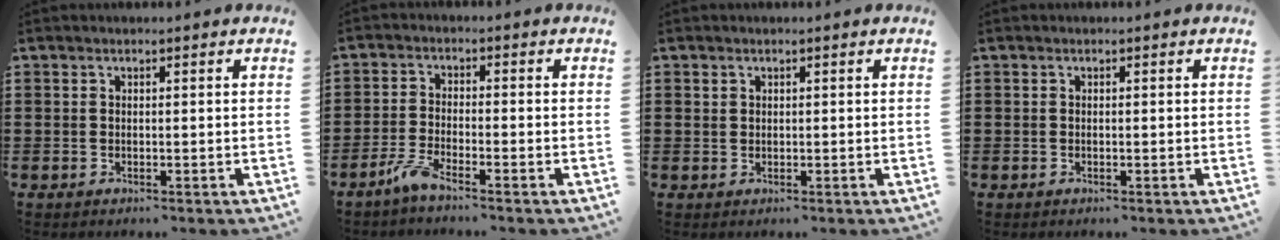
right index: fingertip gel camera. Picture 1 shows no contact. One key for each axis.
{"total": 3.3, "fx": -2.6, "fy": 0.1, "fz": 2.0, "tx": -0.056, "ty": -0.007, "tz": -0.053}
{"total": 0.8, "fx": 0.6, "fy": 0.6, "fz": 0.1, "tx": -0.003, "ty": 0.002, "tz": 0.012}
{"total": 0.0}